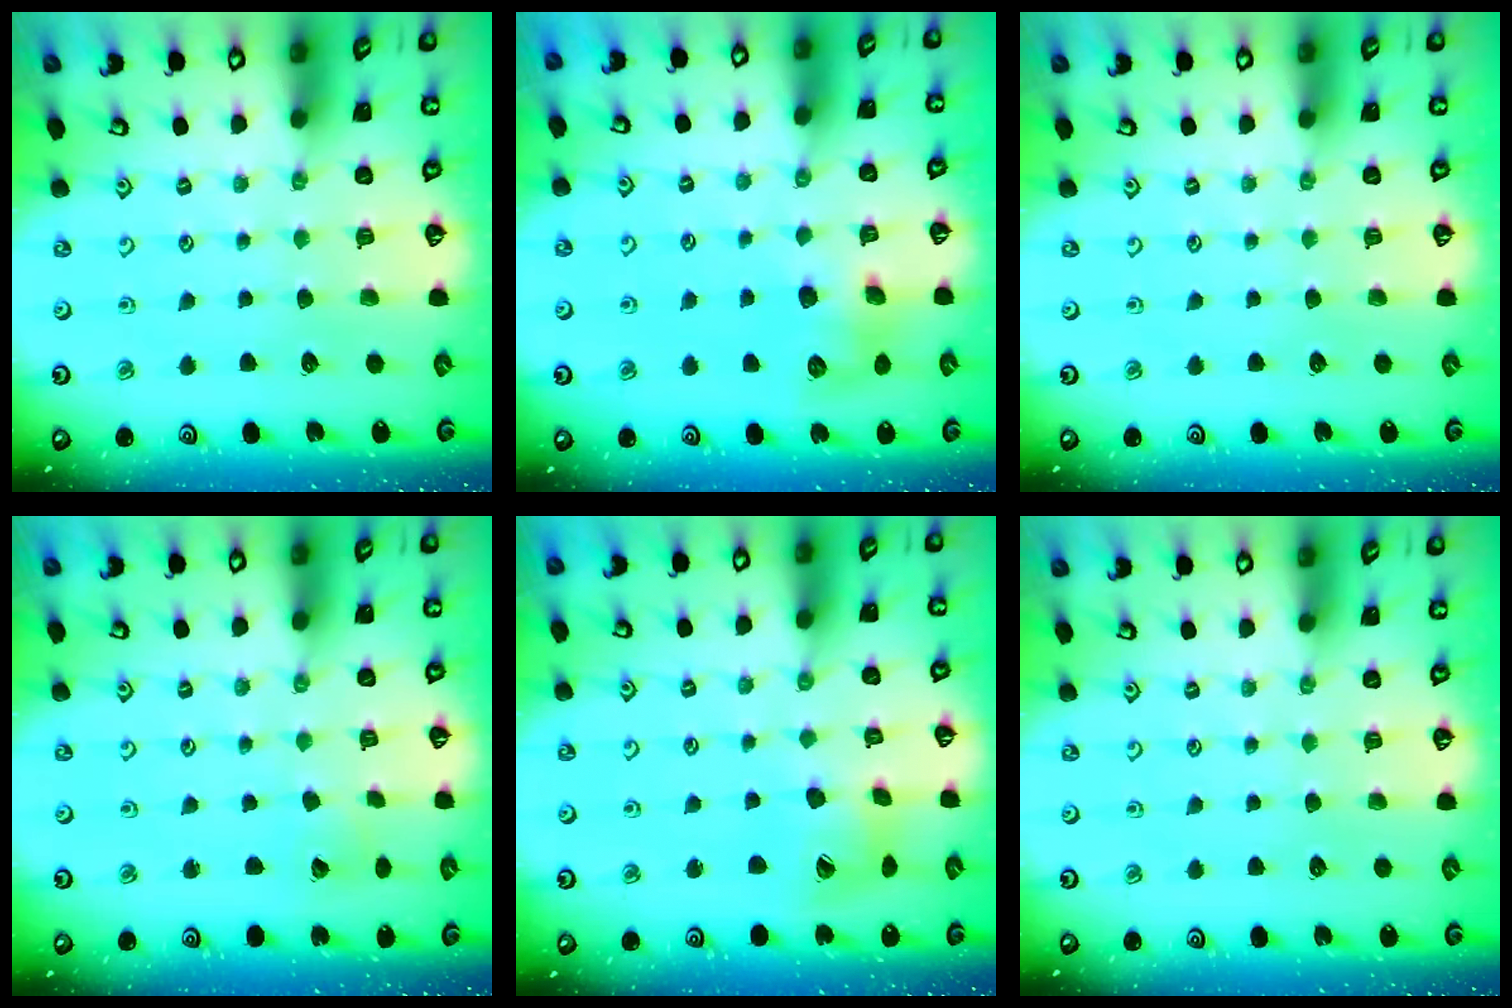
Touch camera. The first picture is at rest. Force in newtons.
{"total": 10.0, "press": 10.0, "slide": 0.1}
{"total": 0.0}
{"total": 2.6, "press": 2.6, "slide": 0.3}
{"total": 12.0, "press": 11.9, "slide": 1.4}
{"total": 0.0}